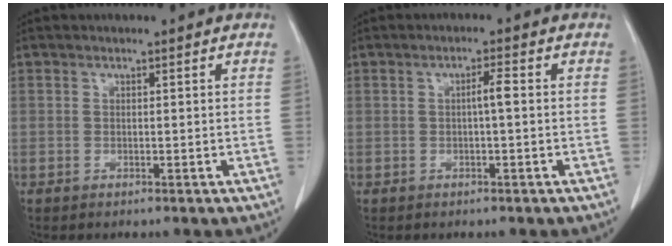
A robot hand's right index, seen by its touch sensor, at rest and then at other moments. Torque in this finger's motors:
{"motor_torque": [0.43, -0.07, 0.14, 0.05]}